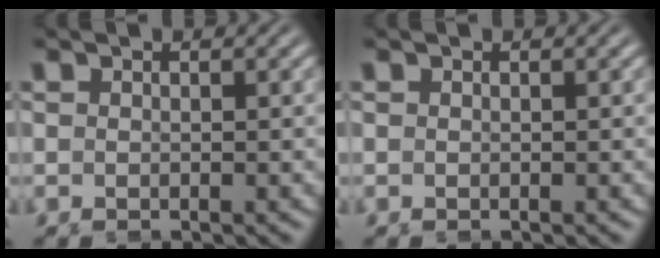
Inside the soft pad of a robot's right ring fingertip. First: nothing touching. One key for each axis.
{"total": 0.0}